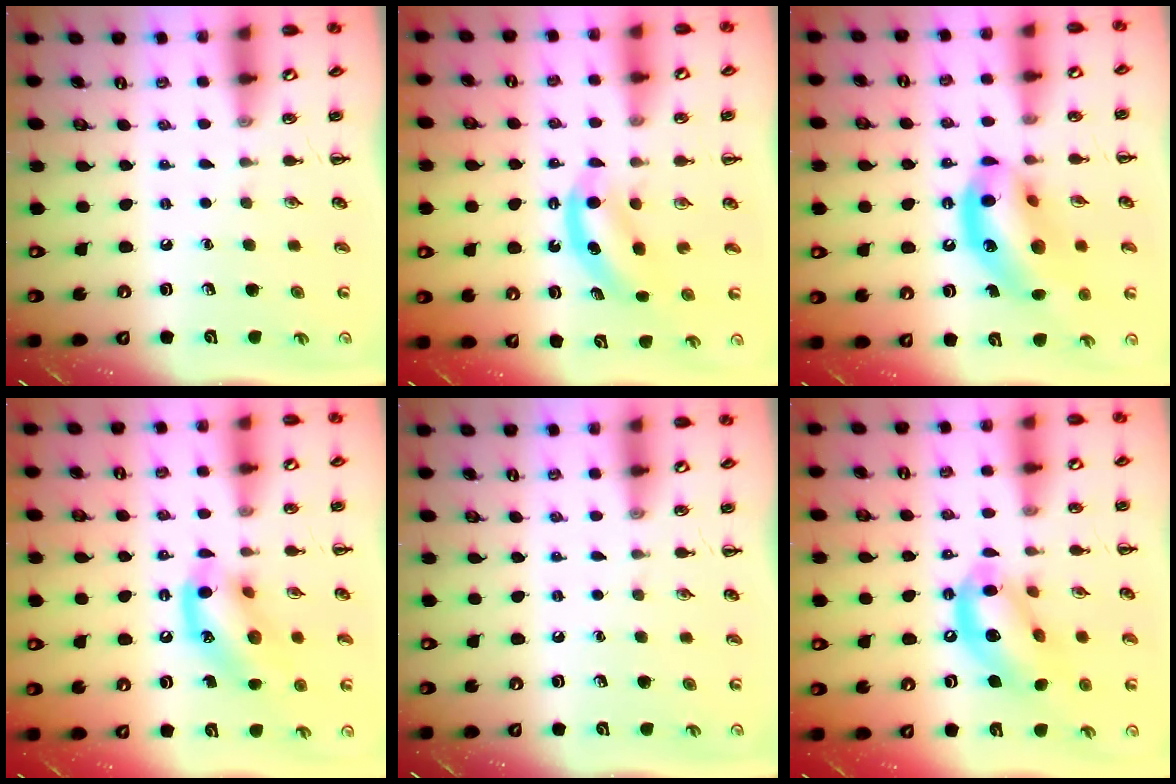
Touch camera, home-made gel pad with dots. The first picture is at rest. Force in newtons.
{"total": 5.9, "press": 5.9, "slide": 0.7}
{"total": 17.3, "press": 16.7, "slide": 4.4}
{"total": 13.7, "press": 13.5, "slide": 2.7}
{"total": 0.0}
{"total": 13.3, "press": 12.9, "slide": 3.4}